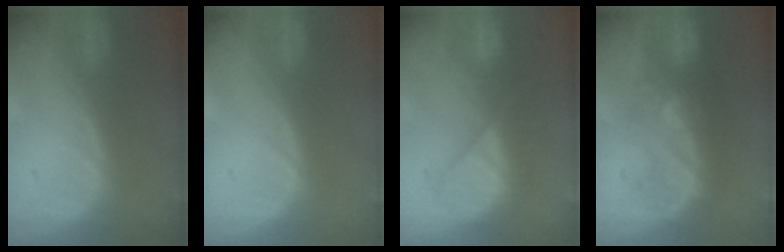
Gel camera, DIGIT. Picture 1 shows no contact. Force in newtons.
{"total": 0.0}
{"total": 7.7, "press": 7.7, "slide": 0.6}
{"total": 7.8, "press": 7.7, "slide": 1.2}